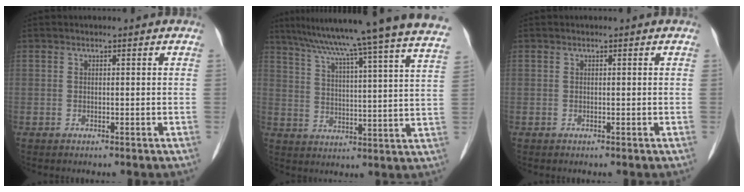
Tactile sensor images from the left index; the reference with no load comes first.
{"total": 27.5, "force": [23.8, -1.5, 13.6], "torque": [-0.226, -0.040, 0.311]}
{"total": 0.0}